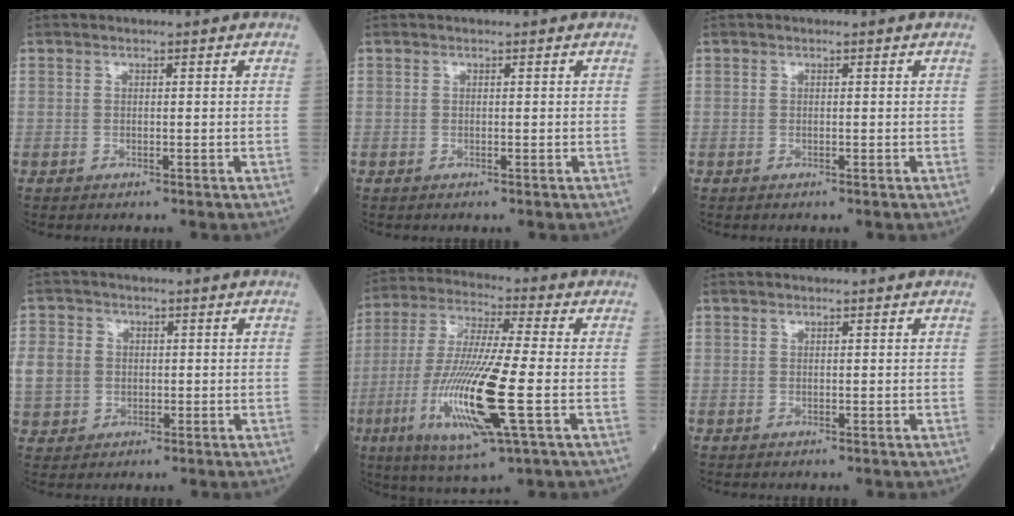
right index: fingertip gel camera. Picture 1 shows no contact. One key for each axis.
{"total": 0.0}
{"total": 0.0}
{"total": 6.9, "fx": 0.2, "fy": 6.2, "fz": 3.0, "tx": -0.083, "ty": 0.007, "tz": 0.012}
{"total": 16.9, "fx": -4.6, "fy": 1.0, "fz": 16.2, "tx": -0.341, "ty": -0.024, "tz": -0.084}
{"total": 0.0}